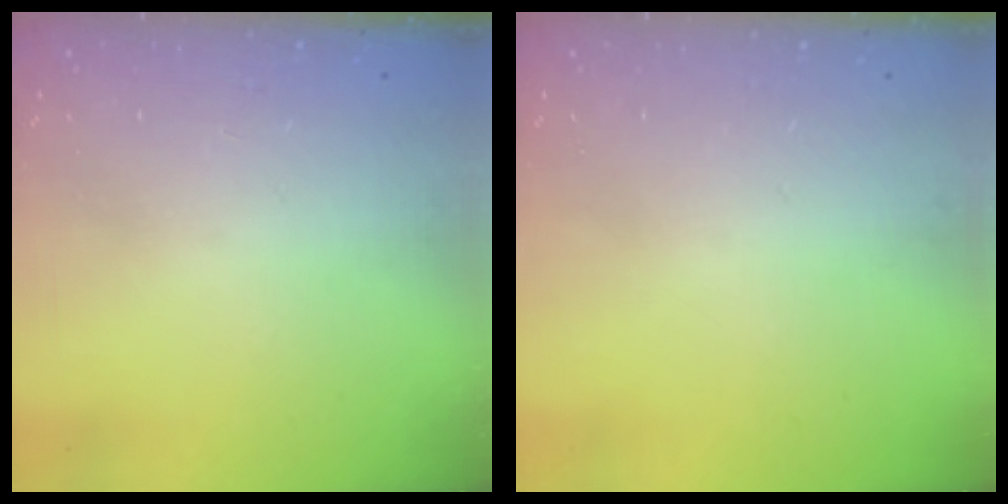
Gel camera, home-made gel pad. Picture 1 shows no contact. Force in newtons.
{"total": 0.0}